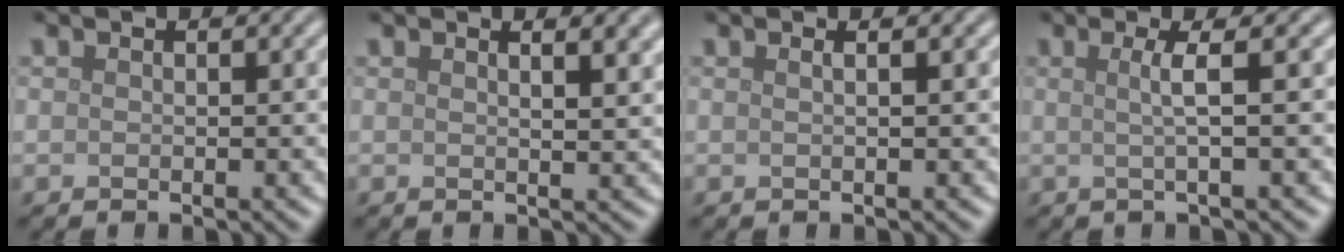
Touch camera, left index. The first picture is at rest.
{"total": 3.6, "force": [2.0, 1.5, 2.7], "torque": [-0.013, 0.016, 0.014]}
{"total": 1.4, "force": [0.6, 0.7, 1.1], "torque": [-0.004, -0.001, -0.006]}
{"total": 2.5, "force": [0.3, 0.5, 2.4], "torque": [-0.042, 0.005, -0.002]}